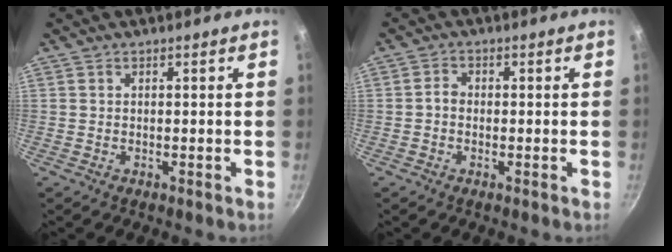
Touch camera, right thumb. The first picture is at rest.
{"total": 1.7, "force": [-0.4, 1.3, 1.0], "torque": [-0.017, 0.011, -0.011]}